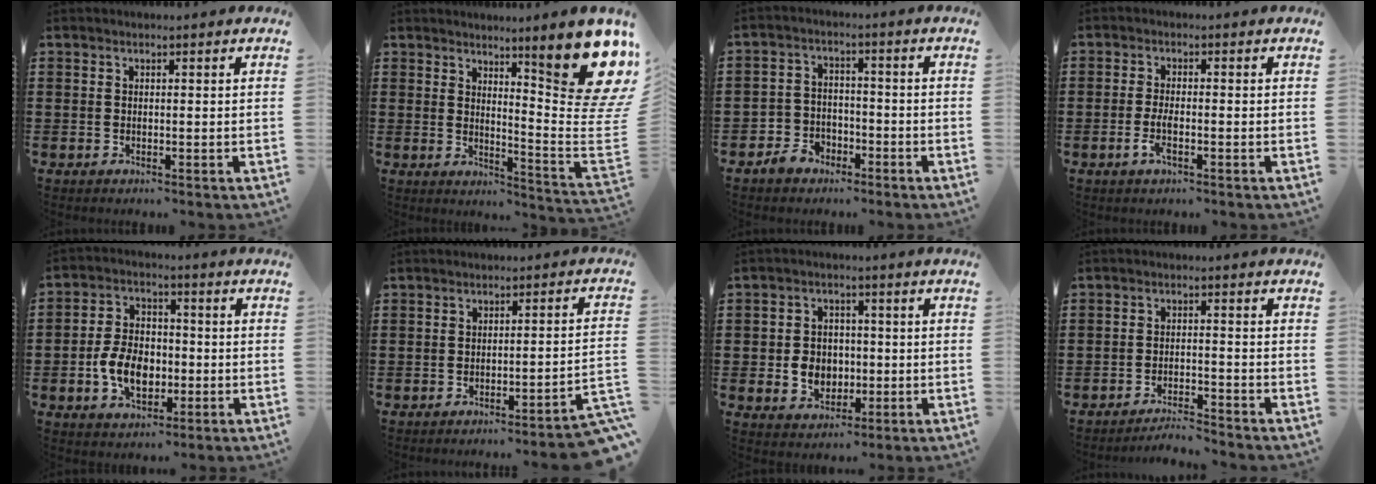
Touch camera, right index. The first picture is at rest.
{"total": 13.3, "force": [8.0, 2.8, 10.2], "torque": [-0.143, -0.075, 0.132]}
{"total": 4.2, "force": [-2.9, 2.9, 0.8], "torque": [-0.037, 0.009, -0.064]}
{"total": 2.8, "force": [-1.1, 0.5, 2.5], "torque": [-0.051, -0.005, -0.022]}
{"total": 7.7, "force": [-1.9, 5.1, 5.4], "torque": [-0.111, 0.003, -0.038]}
{"total": 3.3, "force": [-2.7, -0.5, 1.8], "torque": [-0.033, -0.013, -0.056]}
{"total": 5.1, "force": [-0.6, 4.3, 2.7], "torque": [-0.055, 0.006, -0.014]}
{"total": 3.3, "force": [-3.3, 0.0, 0.4], "torque": [-0.013, 0.002, -0.069]}